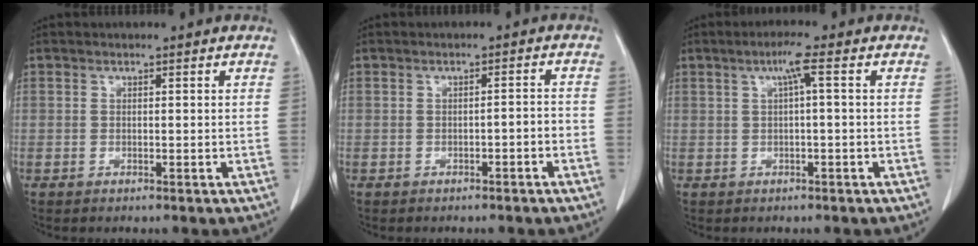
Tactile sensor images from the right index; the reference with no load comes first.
{"total": 1.5, "force": [-0.8, 0.4, 1.2], "torque": [-0.020, 0.007, -0.009]}
{"total": 3.0, "force": [0.8, -0.3, 2.9], "torque": [-0.055, 0.010, 0.014]}